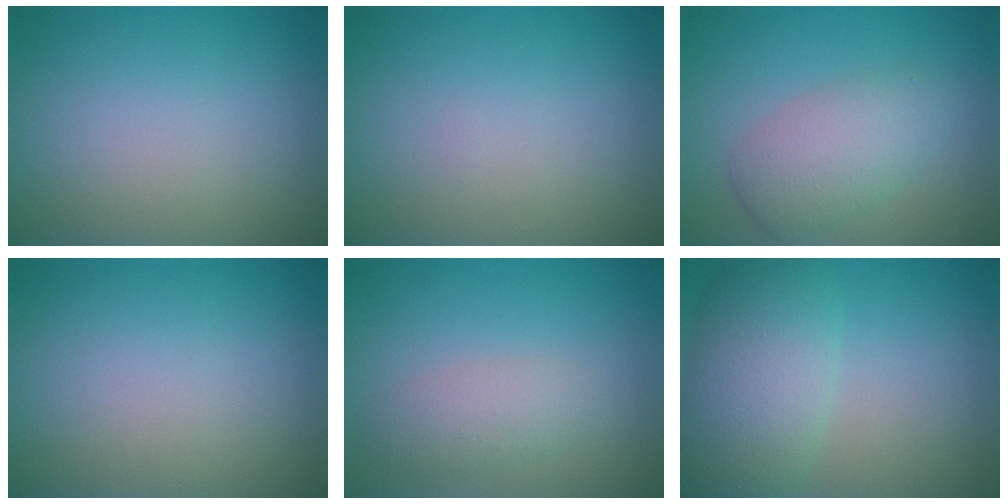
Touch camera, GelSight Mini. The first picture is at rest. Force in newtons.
{"total": 0.0}
{"total": 4.2, "press": 4.2, "slide": 0.1}
{"total": 0.0}
{"total": 2.4, "press": 2.4, "slide": 0.1}
{"total": 6.9, "press": 6.9, "slide": 0.3}